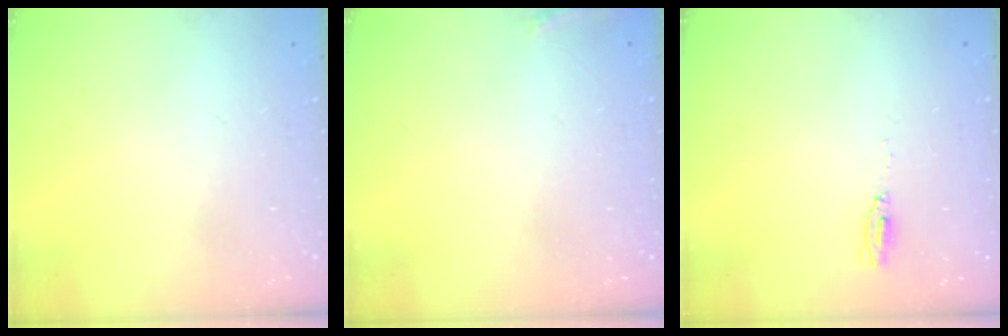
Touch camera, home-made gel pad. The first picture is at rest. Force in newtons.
{"total": 5.2, "press": 5.1, "slide": 1.2}
{"total": 4.8, "press": 2.7, "slide": 4.0}